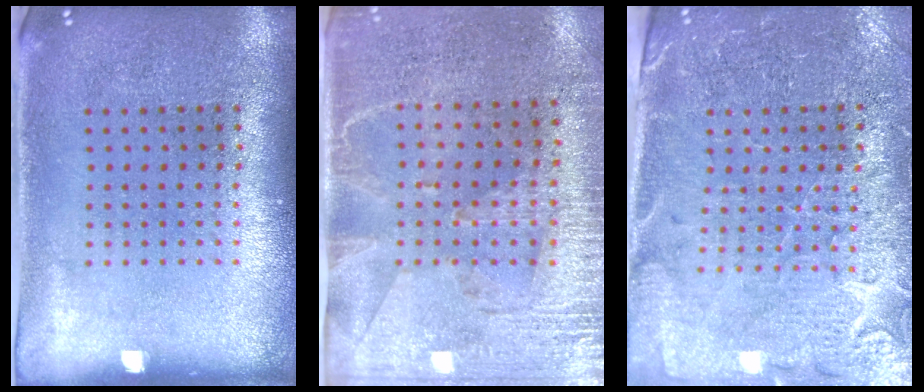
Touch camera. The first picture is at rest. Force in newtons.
{"total": 2.9, "press": 2.6, "slide": 1.4}
{"total": 3.3, "press": 3.2, "slide": 0.9}